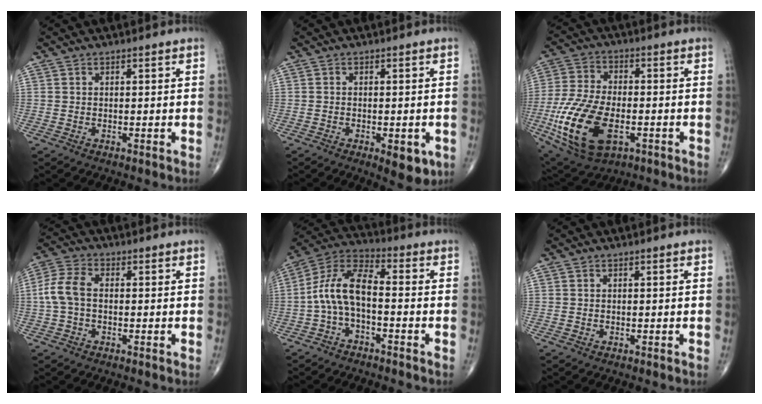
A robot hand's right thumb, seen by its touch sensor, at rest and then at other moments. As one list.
[{"total": 5.5, "force": [-2.1, 2.4, 4.5], "torque": [-0.045, -0.004, -0.021]}, {"total": 18.8, "force": [-5.5, 10.1, 14.9], "torque": [-0.308, 0.001, -0.089]}, {"total": 6.5, "force": [-0.2, 4.0, 5.1], "torque": [-0.116, 0.019, -0.011]}, {"total": 9.9, "force": [-2.0, 4.6, 8.5], "torque": [-0.167, 0.044, -0.049]}, {"total": 0.0}]